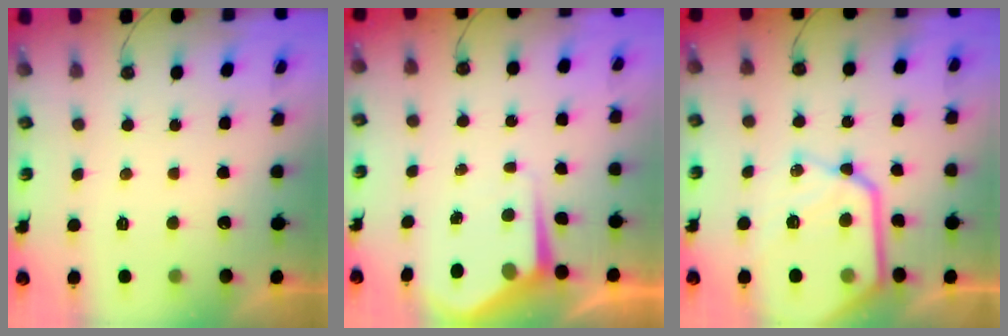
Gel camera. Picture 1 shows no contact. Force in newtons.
{"total": 6.8, "press": 6.7, "slide": 0.4}
{"total": 19.1, "press": 19.0, "slide": 1.7}